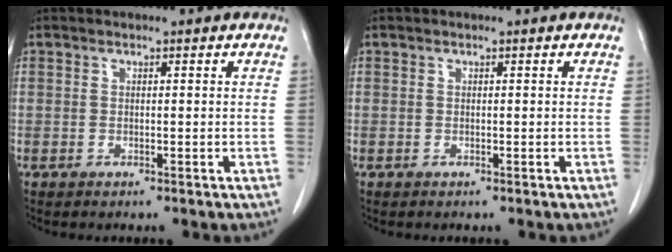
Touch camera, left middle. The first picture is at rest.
{"total": 0.0}